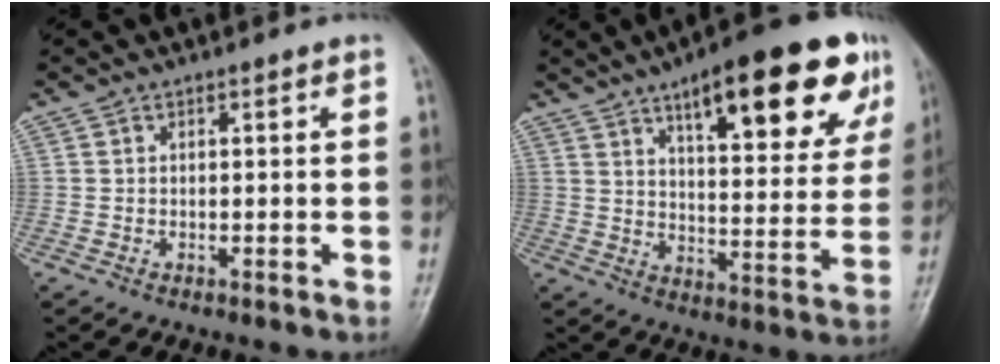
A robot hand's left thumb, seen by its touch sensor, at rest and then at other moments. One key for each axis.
{"total": 22.4, "fx": 12.4, "fy": 7.5, "fz": 17.1, "tx": -0.192, "ty": -0.029, "tz": 0.175}